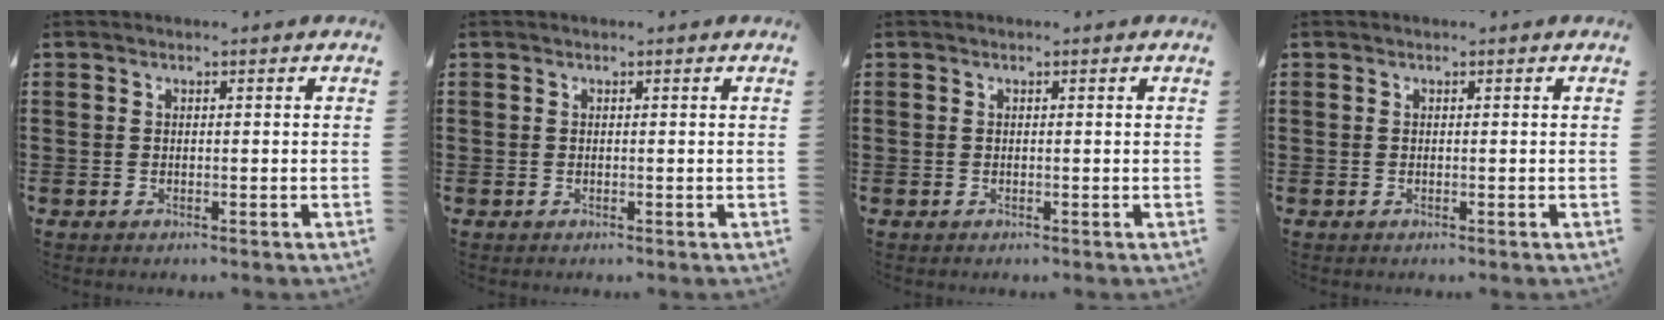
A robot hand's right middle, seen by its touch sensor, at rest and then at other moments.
{"total": 0.0}
{"total": 0.0}
{"total": 0.0}